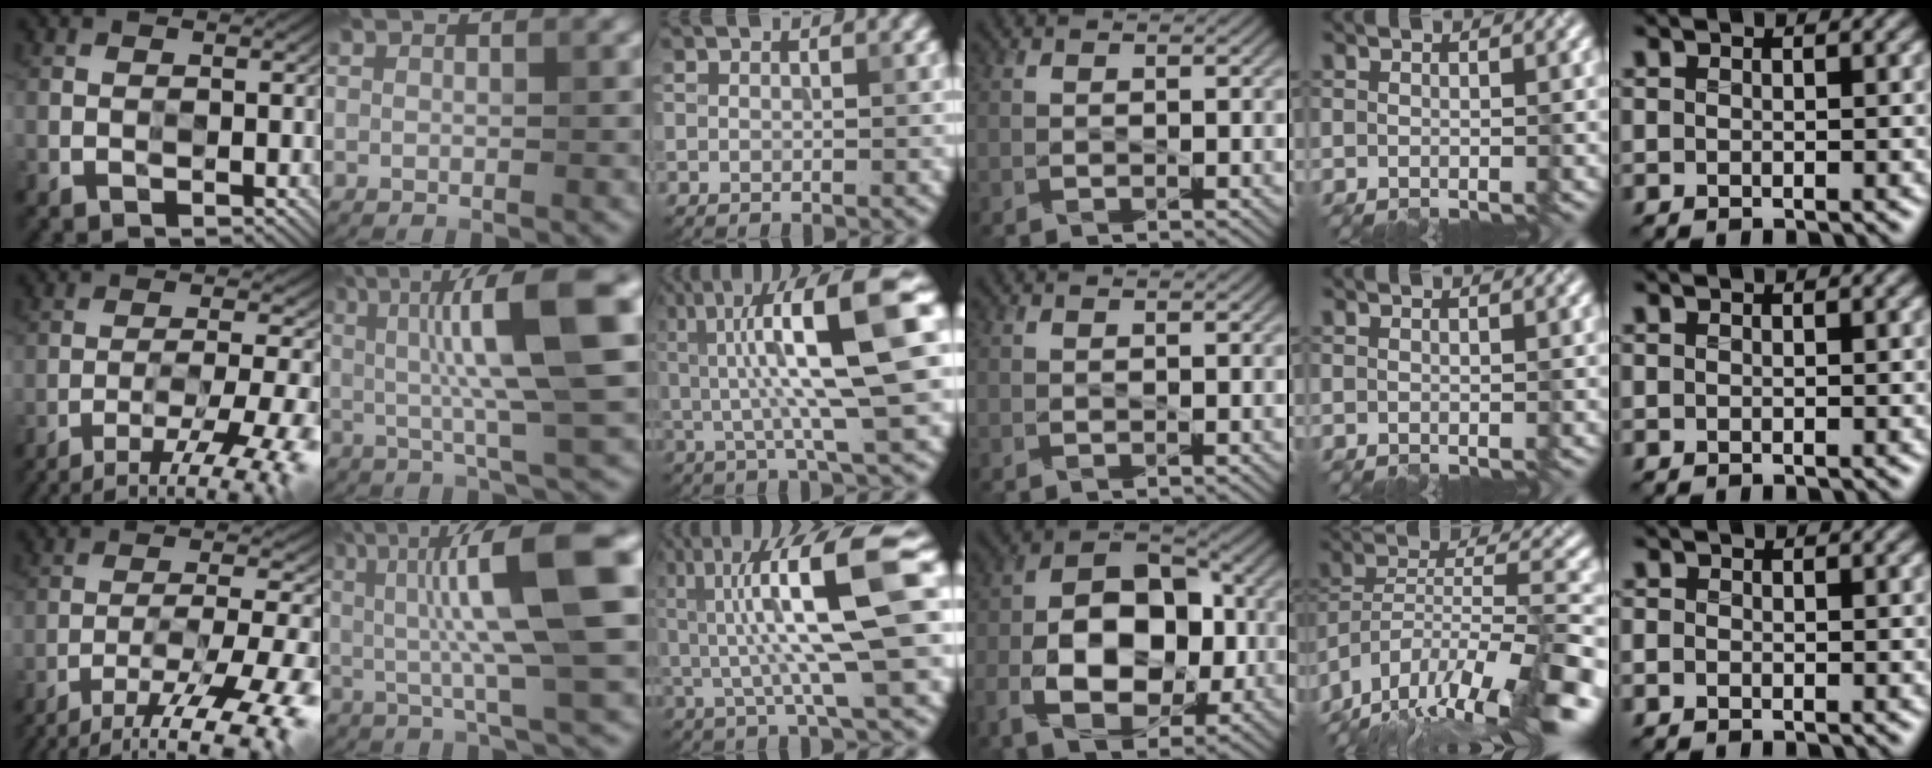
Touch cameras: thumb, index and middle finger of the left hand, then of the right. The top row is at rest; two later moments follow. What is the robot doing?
{"motion": "wipe", "object": "glass cup"}